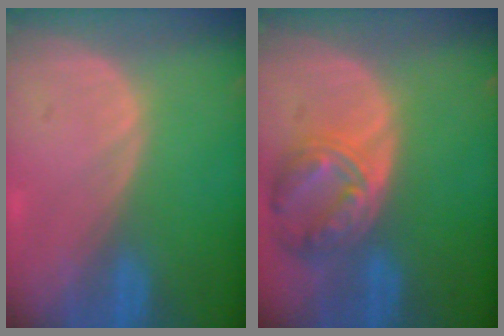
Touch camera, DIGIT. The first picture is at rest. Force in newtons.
{"total": 8.3, "press": 7.2, "slide": 4.0}